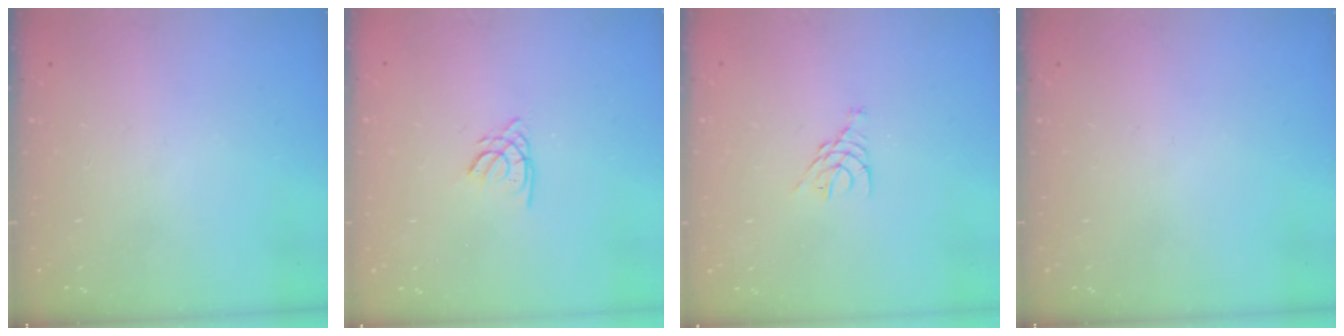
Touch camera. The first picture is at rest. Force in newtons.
{"total": 2.4, "press": 2.4, "slide": 0.1}
{"total": 6.6, "press": 6.5, "slide": 0.7}
{"total": 0.0}